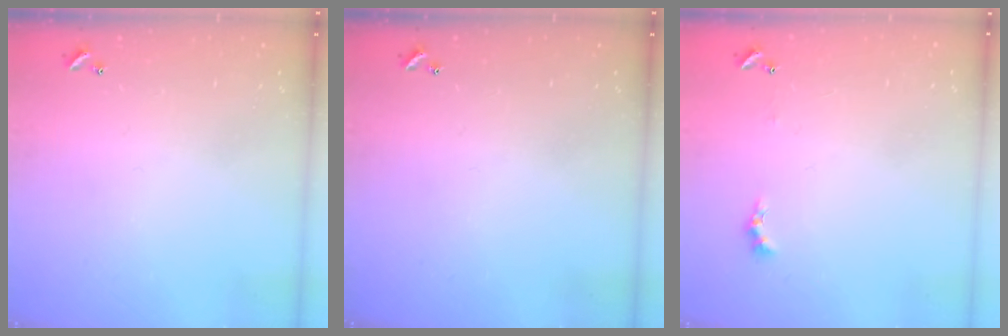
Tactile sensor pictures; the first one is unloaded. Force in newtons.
{"total": 0.0}
{"total": 0.6, "press": 0.4, "slide": 0.5}